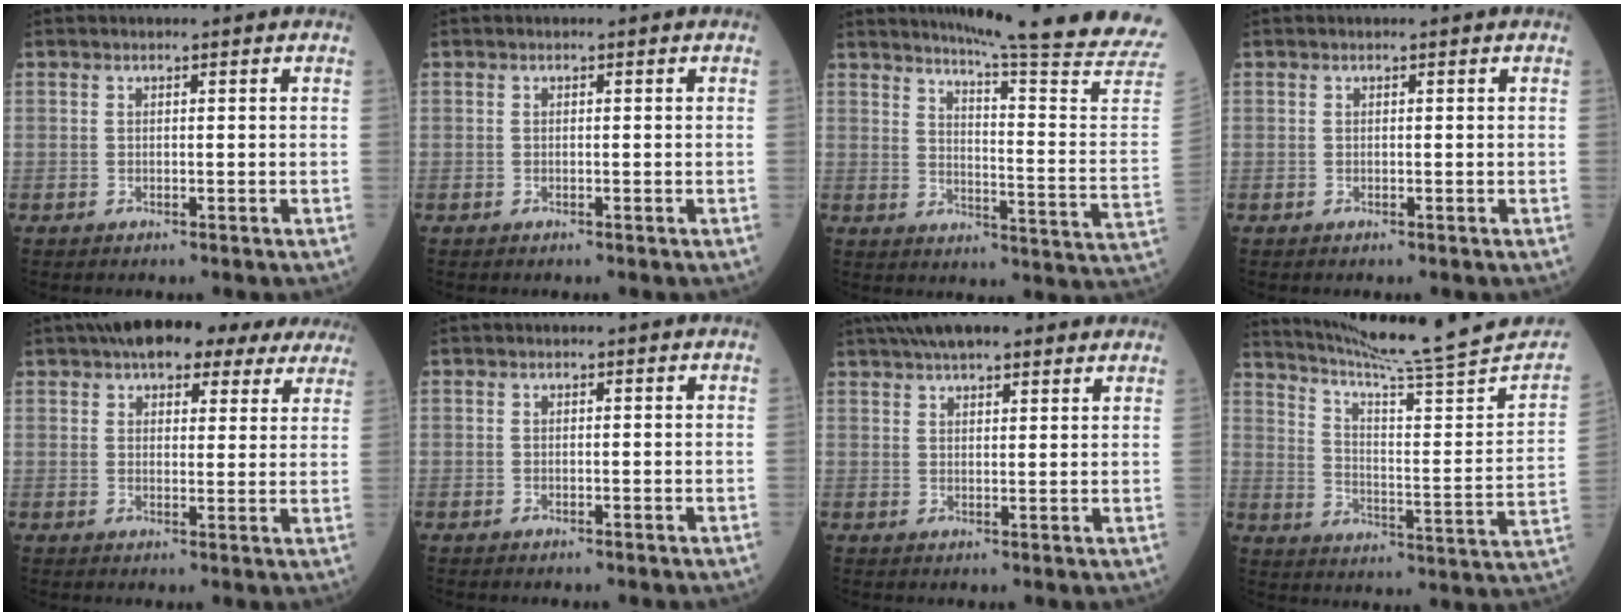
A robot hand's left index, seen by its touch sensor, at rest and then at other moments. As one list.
[{"total": 0.0}, {"total": 23.2, "force": [21.0, -2.7, 9.4], "torque": [-0.146, -0.130, 0.253]}, {"total": 0.0}, {"total": 15.3, "force": [12.4, 5.6, 7.0], "torque": [-0.084, 0.042, 0.148]}, {"total": 0.0}, {"total": 13.0, "force": [10.4, 3.3, 7.1], "torque": [-0.112, 0.046, 0.153]}, {"total": 21.2, "force": [19.2, -2.5, 8.6], "torque": [-0.138, -0.085, 0.264]}]